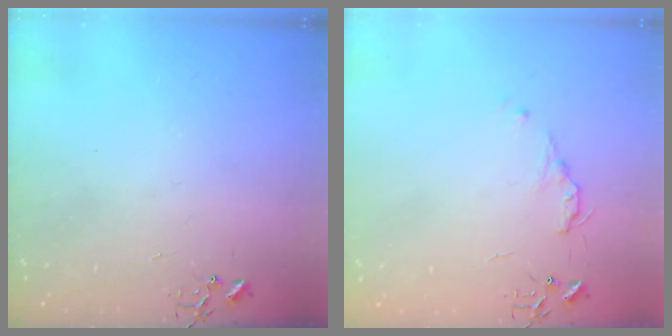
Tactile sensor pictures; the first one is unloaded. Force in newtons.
{"total": 3.7, "press": 3.7, "slide": 0.5}